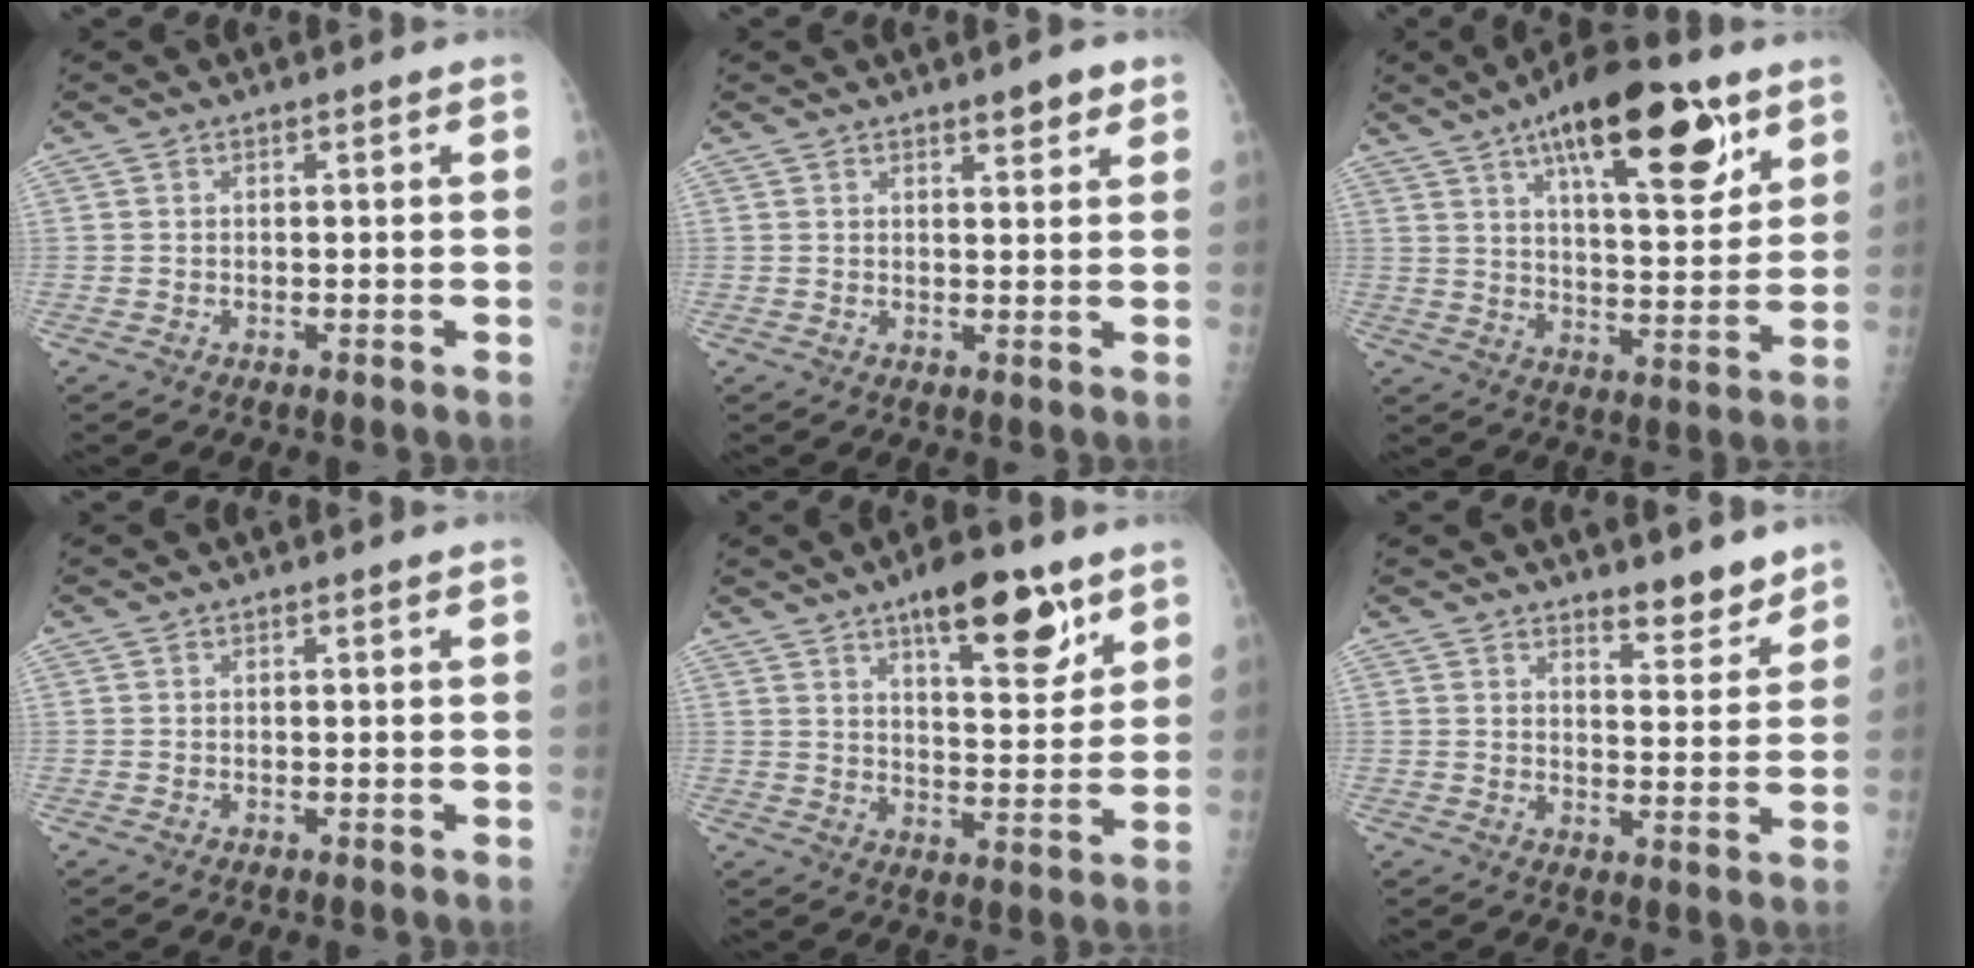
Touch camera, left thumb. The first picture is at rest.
{"total": 3.2, "force": [2.3, 1.1, 2.0], "torque": [-0.016, -0.013, 0.029]}
{"total": 20.3, "force": [11.0, 7.3, 15.4], "torque": [-0.204, -0.039, 0.171]}
{"total": 0.0}
{"total": 13.4, "force": [8.0, 4.8, 9.5], "torque": [-0.108, -0.044, 0.122]}
{"total": 5.5, "force": [4.6, 1.8, 2.3], "torque": [-0.009, -0.038, 0.068]}